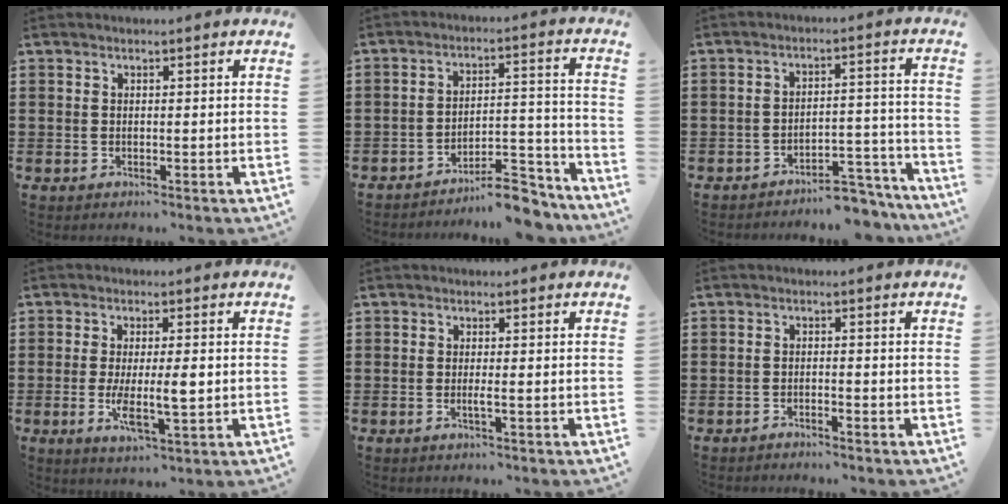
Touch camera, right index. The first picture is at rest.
{"total": 9.3, "force": [-8.3, 1.7, 3.8], "torque": [-0.043, 0.031, -0.152]}
{"total": 5.3, "force": [-5.0, 0.9, 1.6], "torque": [-0.024, 0.010, -0.097]}
{"total": 6.5, "force": [-0.8, 1.5, 6.2], "torque": [-0.113, -0.010, -0.018]}
{"total": 1.5, "force": [-0.5, -0.1, 1.5], "torque": [-0.032, -0.008, -0.011]}
{"total": 1.2, "force": [-1.1, -0.1, 0.3], "torque": [-0.006, 0.001, -0.022]}